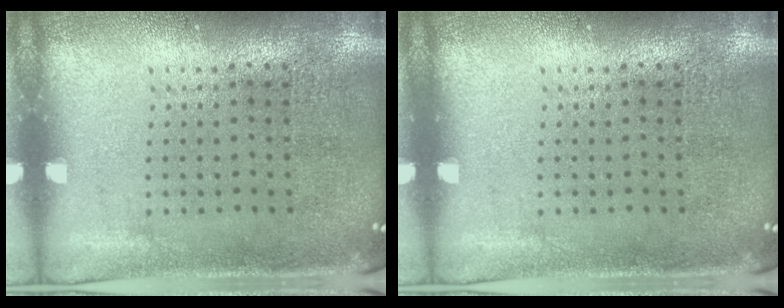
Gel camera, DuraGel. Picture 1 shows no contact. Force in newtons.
{"total": 0.0}